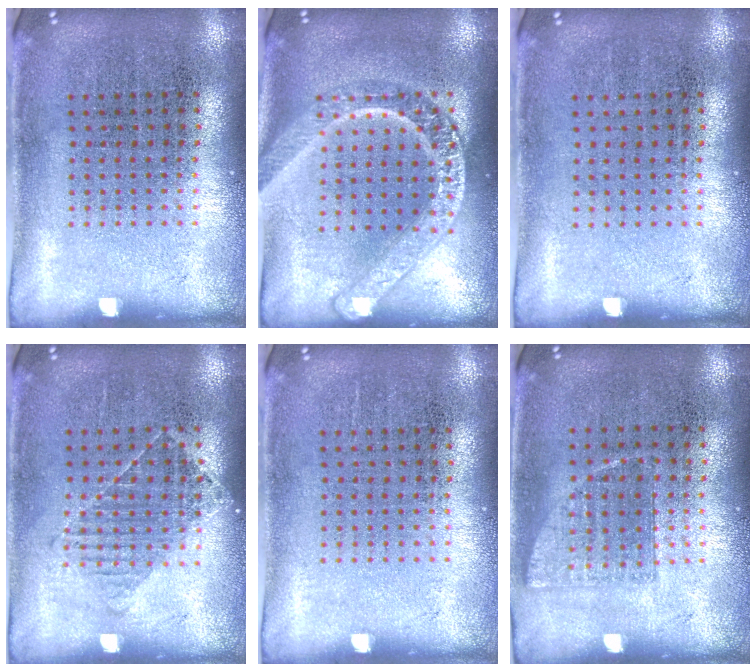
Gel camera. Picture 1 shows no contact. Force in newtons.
{"total": 2.9, "press": 2.9, "slide": 0.4}
{"total": 0.0}
{"total": 1.1, "press": 0.9, "slide": 0.6}
{"total": 0.0}
{"total": 0.7, "press": 0.7, "slide": 0.2}